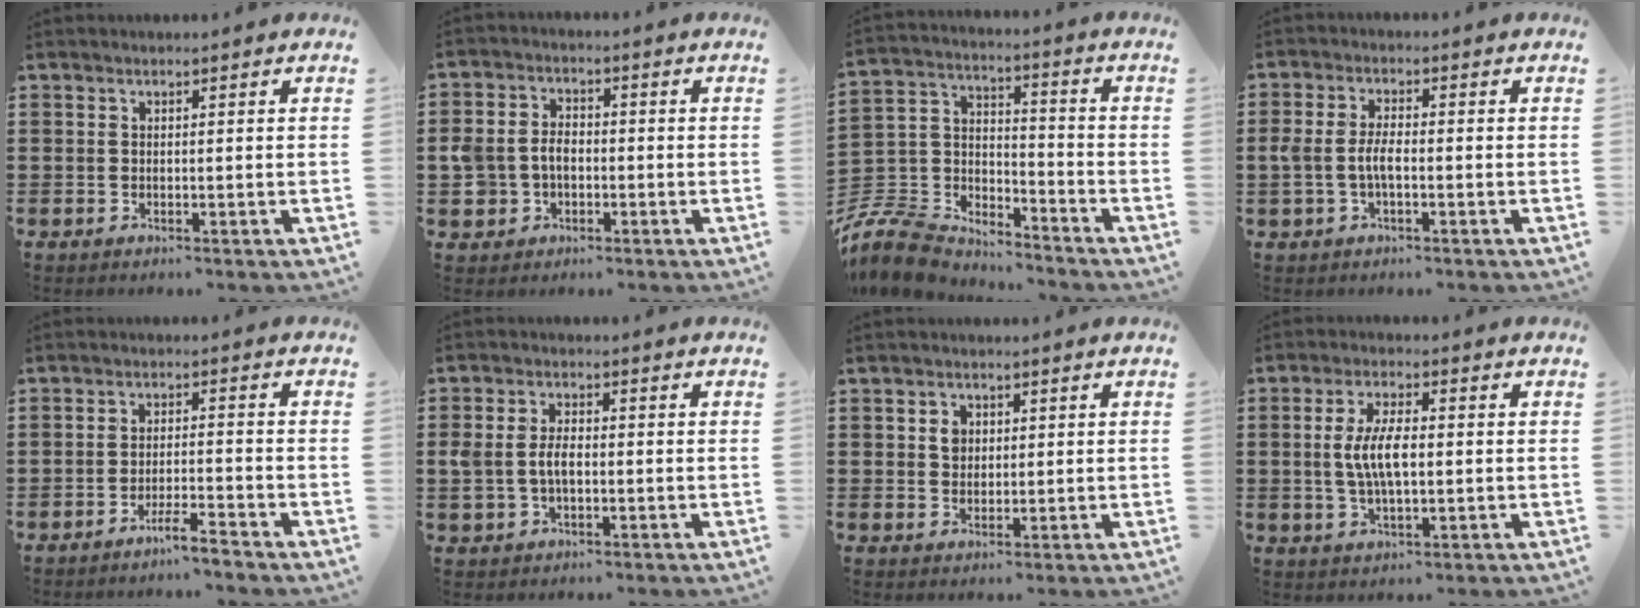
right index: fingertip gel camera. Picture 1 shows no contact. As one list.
[{"total": 4.6, "force": [-0.9, 3.9, 2.4], "torque": [-0.075, 0.004, -0.025]}, {"total": 8.9, "force": [-8.3, 2.6, 1.8], "torque": [-0.072, 0.007, -0.175]}, {"total": 3.9, "force": [-0.8, 1.7, 3.4], "torque": [-0.090, -0.004, -0.024]}, {"total": 3.9, "force": [-3.5, -0.3, 1.8], "torque": [-0.037, -0.004, -0.068]}, {"total": 4.2, "force": [-0.3, 2.6, 3.3], "torque": [-0.087, 0.000, -0.013]}, {"total": 2.4, "force": [0.7, 2.0, 1.2], "torque": [-0.030, 0.009, 0.013]}, {"total": 6.5, "force": [0.1, 2.5, 6.0], "torque": [-0.135, 0.001, -0.008]}]